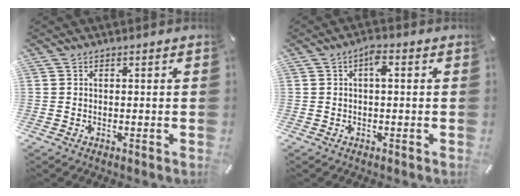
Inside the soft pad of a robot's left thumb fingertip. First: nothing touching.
{"total": 3.3, "force": [0.4, 1.2, 3.1], "torque": [-0.055, 0.010, 0.001]}